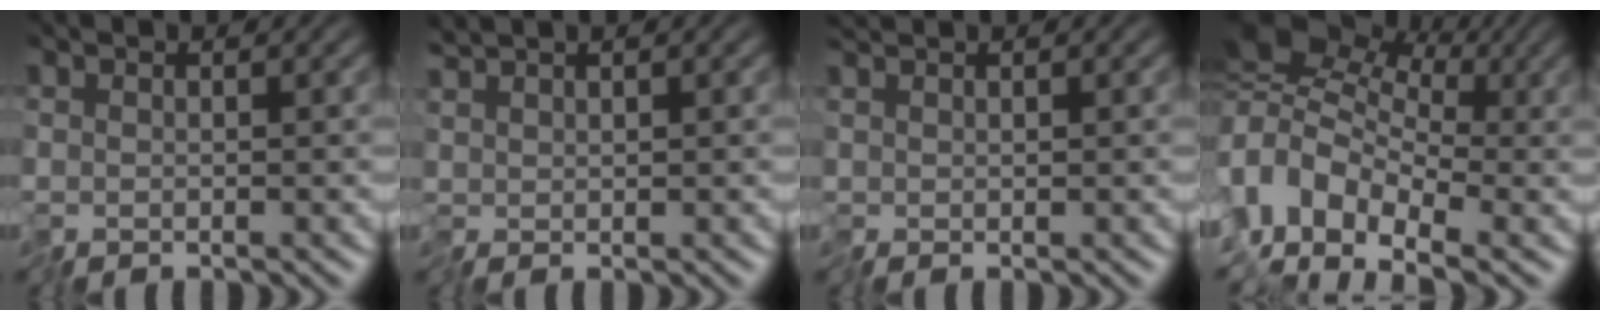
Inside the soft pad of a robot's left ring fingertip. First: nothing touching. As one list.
[{"total": 1.1, "force": [1.0, 0.3, 0.2], "torque": [-0.010, 0.006, 0.022]}, {"total": 0.7, "force": [0.7, 0.2, 0.0], "torque": [-0.004, 0.005, 0.013]}, {"total": 6.4, "force": [-1.8, 4.5, 4.1], "torque": [-0.070, 0.014, -0.057]}]